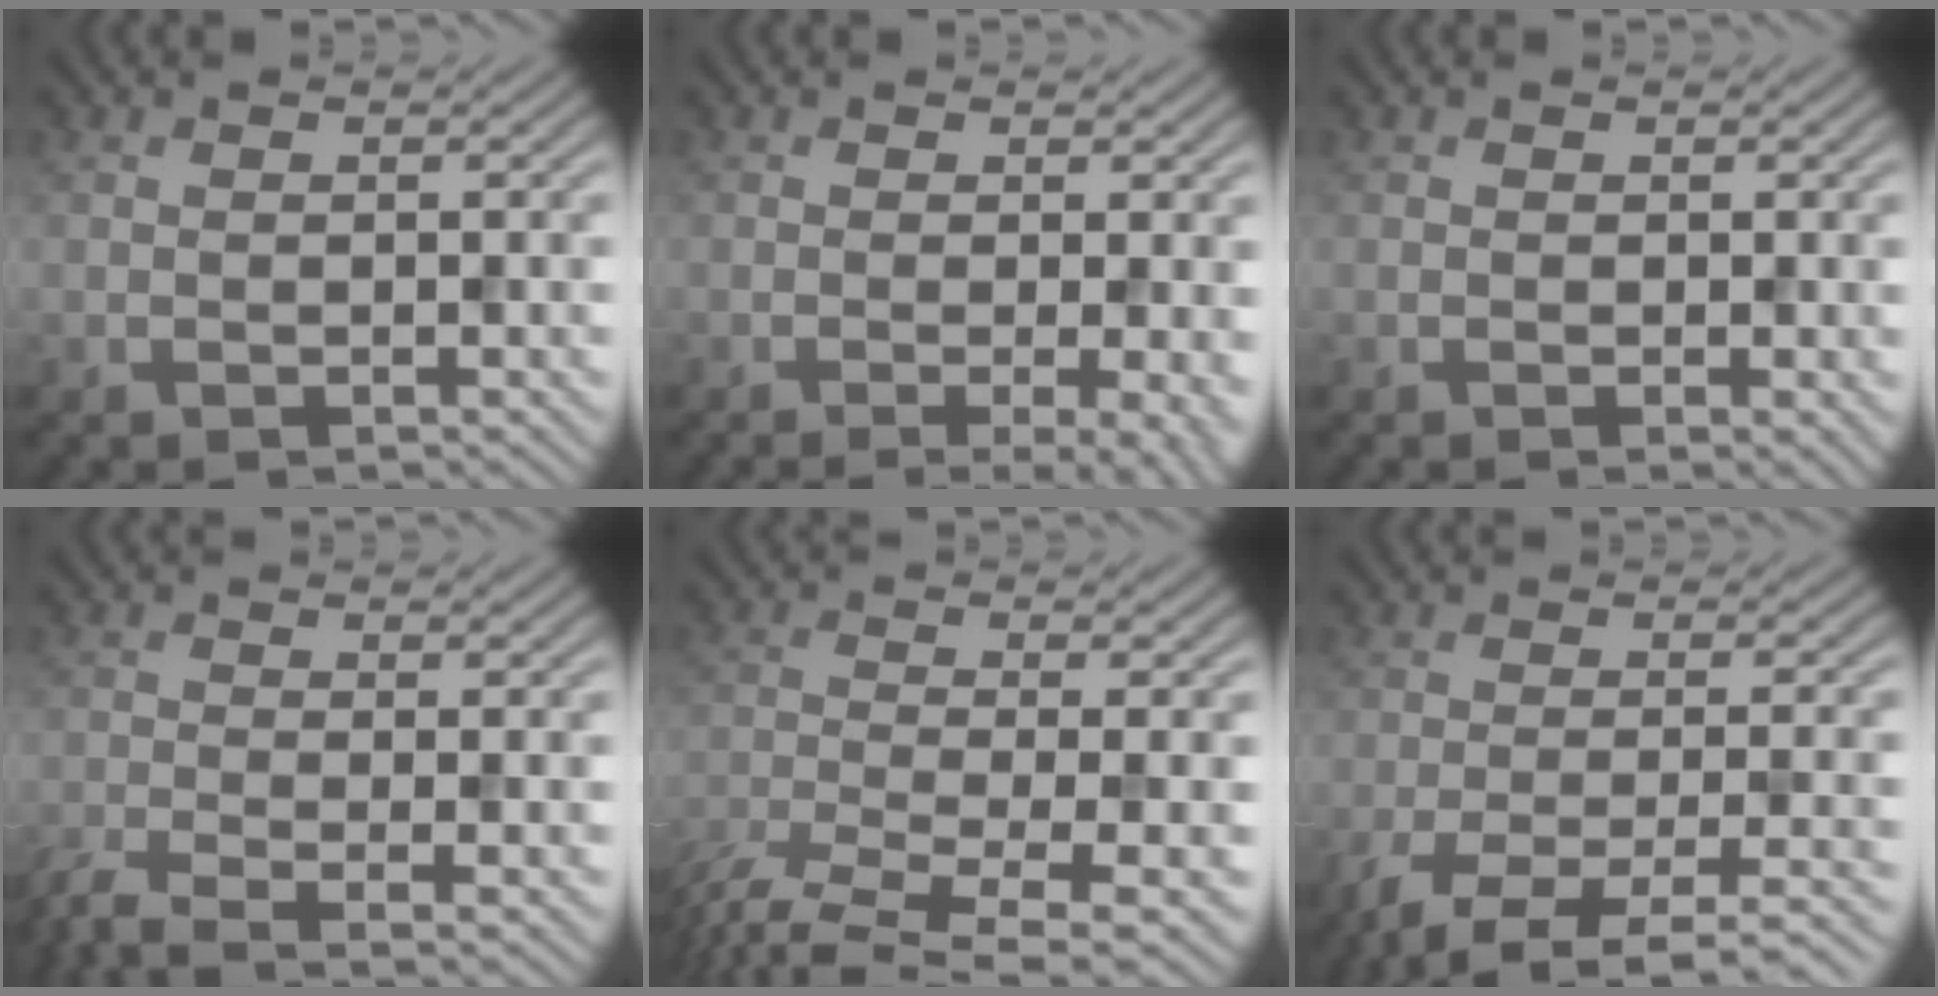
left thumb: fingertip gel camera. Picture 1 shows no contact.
{"total": 4.9, "force": [-1.2, 1.1, 4.6], "torque": [-0.066, -0.008, -0.016]}
{"total": 0.6, "force": [0.1, 0.1, 0.6], "torque": [-0.008, -0.005, -0.001]}
{"total": 4.9, "force": [-3.5, 0.9, 3.3], "torque": [-0.054, -0.009, -0.076]}
{"total": 7.9, "force": [-5.4, 1.7, 5.4], "torque": [-0.110, -0.020, -0.099]}
{"total": 5.9, "force": [-3.6, 1.4, 4.5], "torque": [-0.079, -0.006, -0.065]}